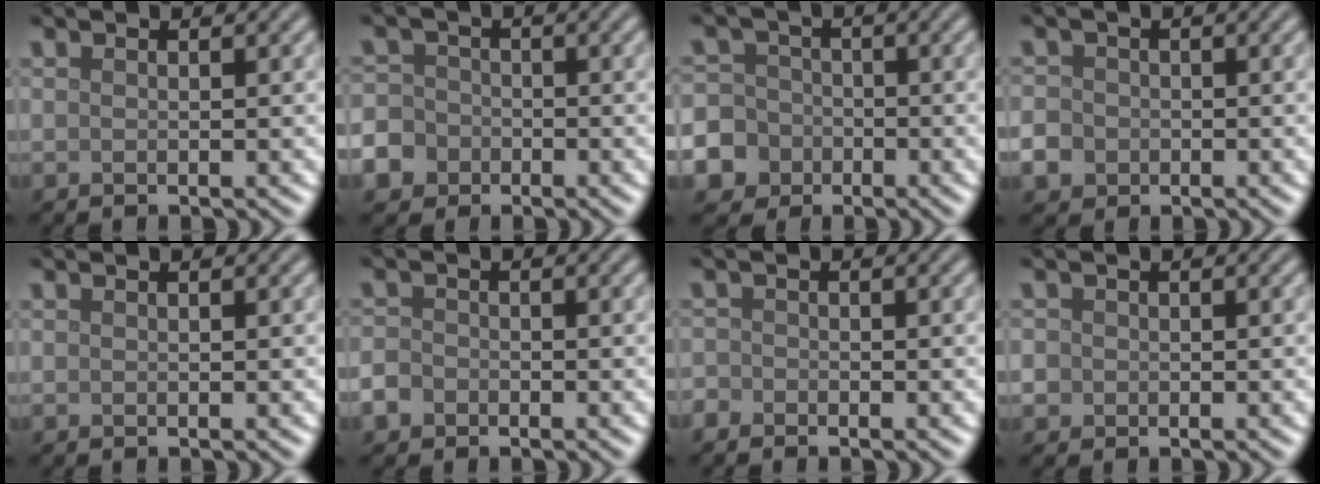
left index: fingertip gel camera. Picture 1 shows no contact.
{"total": 6.9, "force": [-3.6, 5.7, 1.6], "torque": [-0.043, -0.015, -0.082]}
{"total": 9.9, "force": [-4.5, 8.6, 1.9], "torque": [-0.058, -0.023, -0.109]}
{"total": 3.5, "force": [-1.4, 3.0, 1.1], "torque": [-0.015, -0.005, -0.034]}
{"total": 0.0}
{"total": 1.9, "force": [-1.1, 1.4, 0.6], "torque": [-0.010, 0.000, -0.026]}
{"total": 1.0, "force": [-0.8, 0.5, 0.0], "torque": [0.004, 0.001, -0.020]}
{"total": 2.1, "force": [-0.2, 2.0, 0.6], "torque": [-0.003, 0.005, -0.010]}